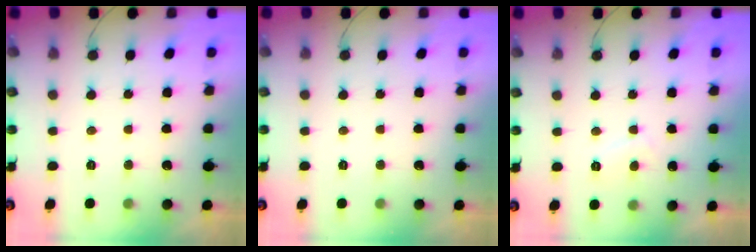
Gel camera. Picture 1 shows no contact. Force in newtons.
{"total": 0.0}
{"total": 2.2, "press": 2.1, "slide": 0.7}